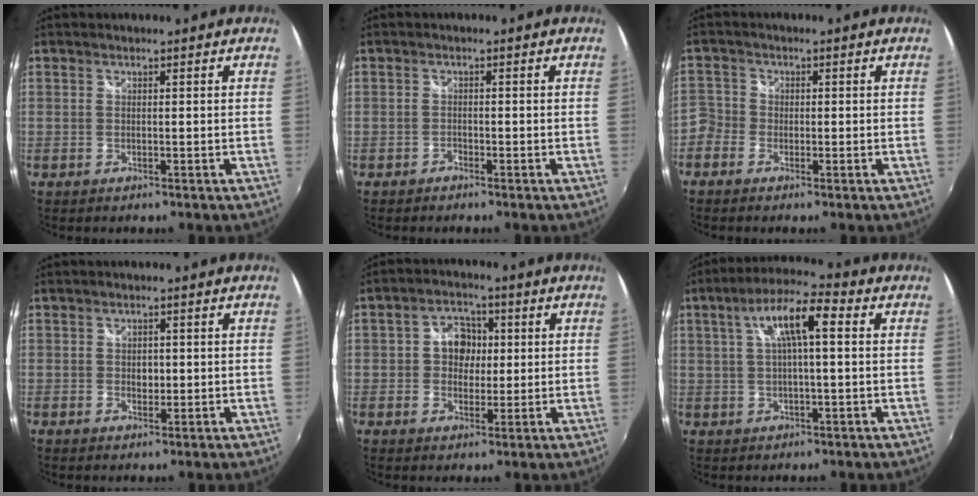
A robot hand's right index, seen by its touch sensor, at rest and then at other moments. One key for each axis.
{"total": 1.0, "fx": -0.9, "fy": 0.5, "fz": 0.1, "tx": -0.004, "ty": 0.000, "tz": -0.018}
{"total": 5.3, "fx": -2.4, "fy": 4.6, "fz": 1.0, "tx": -0.038, "ty": 0.012, "tz": -0.063}
{"total": 1.9, "fx": -0.1, "fy": 1.6, "fz": 1.1, "tx": -0.016, "ty": 0.001, "tz": -0.001}
{"total": 6.2, "fx": 0.5, "fy": 5.3, "fz": 3.2, "tx": -0.052, "ty": 0.018, "tz": 0.007}
{"total": 9.6, "fx": 2.5, "fy": 2.2, "fz": 9.0, "tx": -0.161, "ty": 0.022, "tz": 0.042}